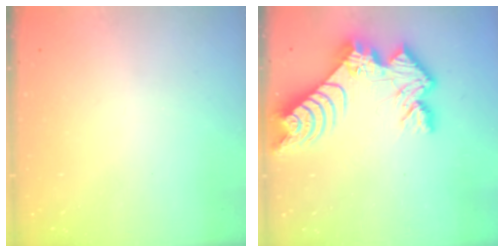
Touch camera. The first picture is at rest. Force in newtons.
{"total": 13.7, "press": 13.7, "slide": 1.1}